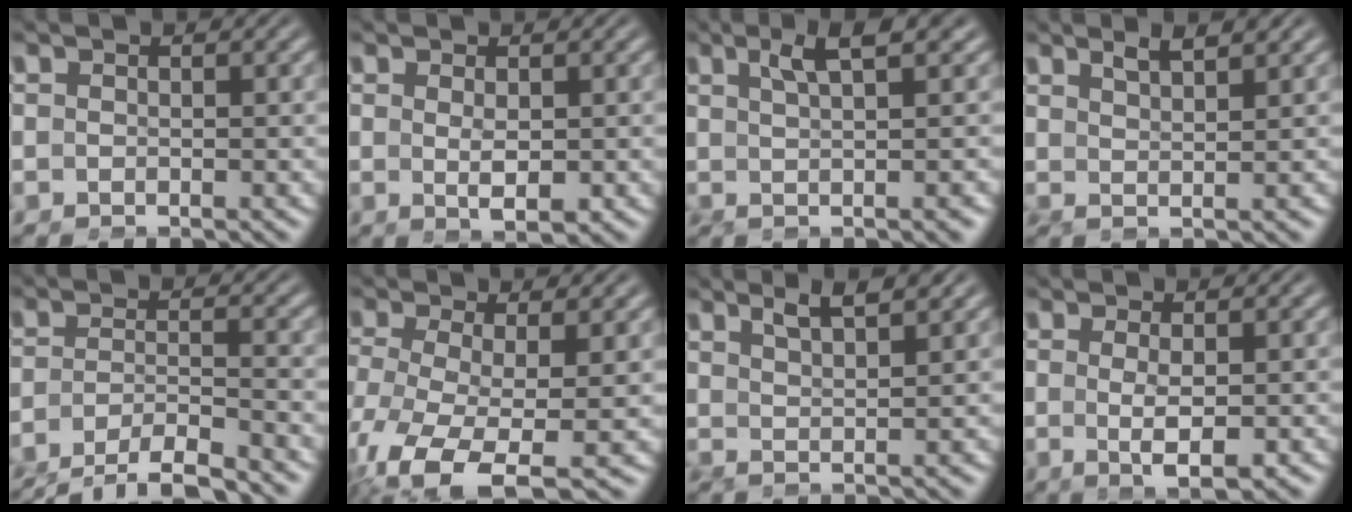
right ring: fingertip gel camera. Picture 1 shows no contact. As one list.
[{"total": 2.1, "force": [0.4, 0.0, 2.1], "torque": [-0.030, -0.005, 0.014]}, {"total": 4.0, "force": [1.4, -0.5, 3.8], "torque": [-0.041, 0.020, 0.022]}, {"total": 2.9, "force": [2.3, -1.0, 1.4], "torque": [-0.015, 0.009, 0.041]}, {"total": 7.1, "force": [-6.4, 1.4, 2.7], "torque": [-0.032, -0.016, -0.103]}, {"total": 8.2, "force": [-4.6, 4.1, 5.4], "torque": [-0.144, -0.056, -0.053]}, {"total": 3.5, "force": [2.8, -0.6, 2.1], "torque": [-0.025, 0.014, 0.046]}, {"total": 3.2, "force": [-0.2, -0.1, 3.2], "torque": [-0.050, -0.004, 0.005]}]